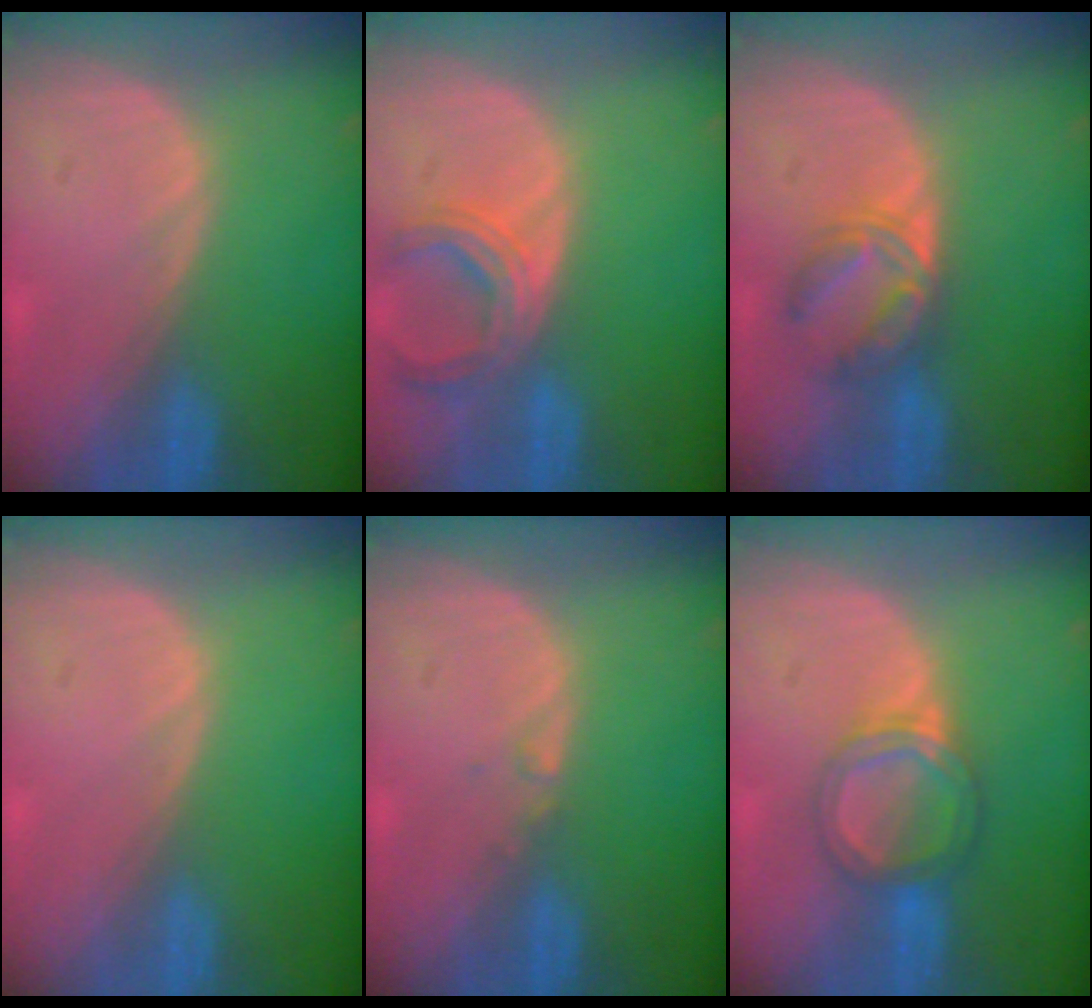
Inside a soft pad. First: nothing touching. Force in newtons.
{"total": 5.9, "press": 5.5, "slide": 2.2}
{"total": 5.6, "press": 5.4, "slide": 1.1}
{"total": 0.0}
{"total": 0.6, "press": 0.6, "slide": 0.2}
{"total": 5.3, "press": 5.0, "slide": 1.7}